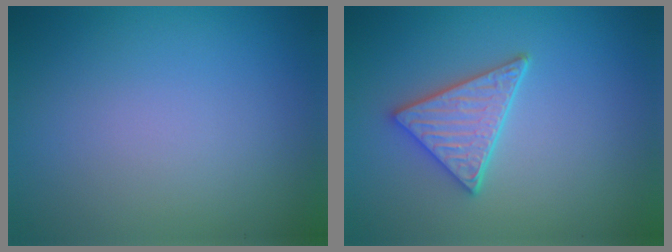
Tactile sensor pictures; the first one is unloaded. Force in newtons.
{"total": 3.7, "press": 3.3, "slide": 1.7}